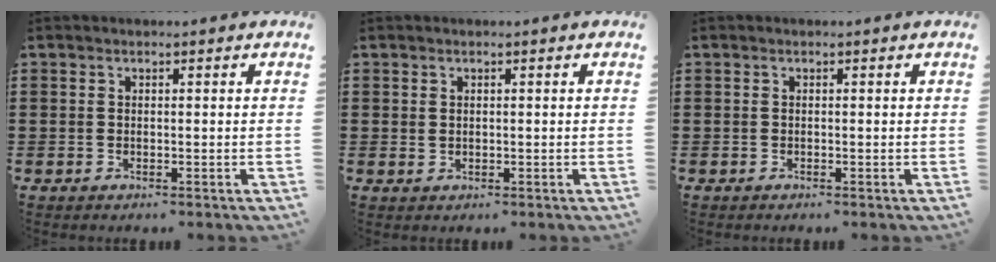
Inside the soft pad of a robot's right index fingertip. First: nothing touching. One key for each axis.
{"total": 0.7, "fx": 0.3, "fy": 0.6, "fz": 0.2, "tx": -0.004, "ty": 0.007, "tz": 0.005}
{"total": 0.0}